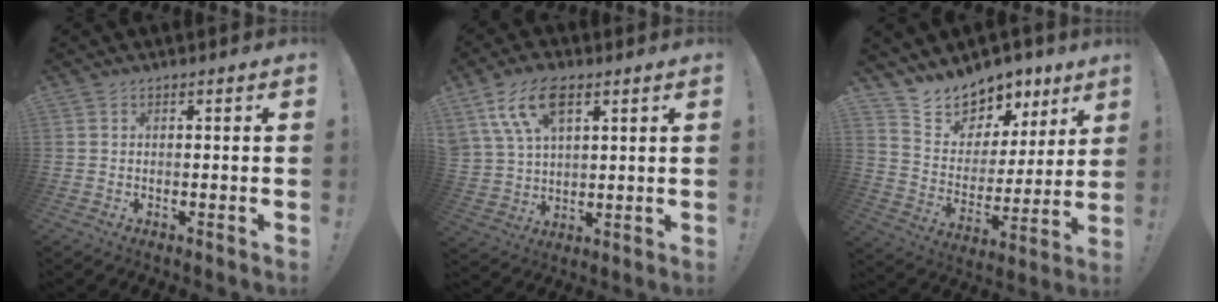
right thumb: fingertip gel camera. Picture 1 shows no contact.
{"total": 12.1, "force": [6.5, 6.7, 7.8], "torque": [-0.157, -0.012, 0.124]}
{"total": 11.4, "force": [9.9, 5.6, 0.8], "torque": [-0.033, -0.088, 0.184]}